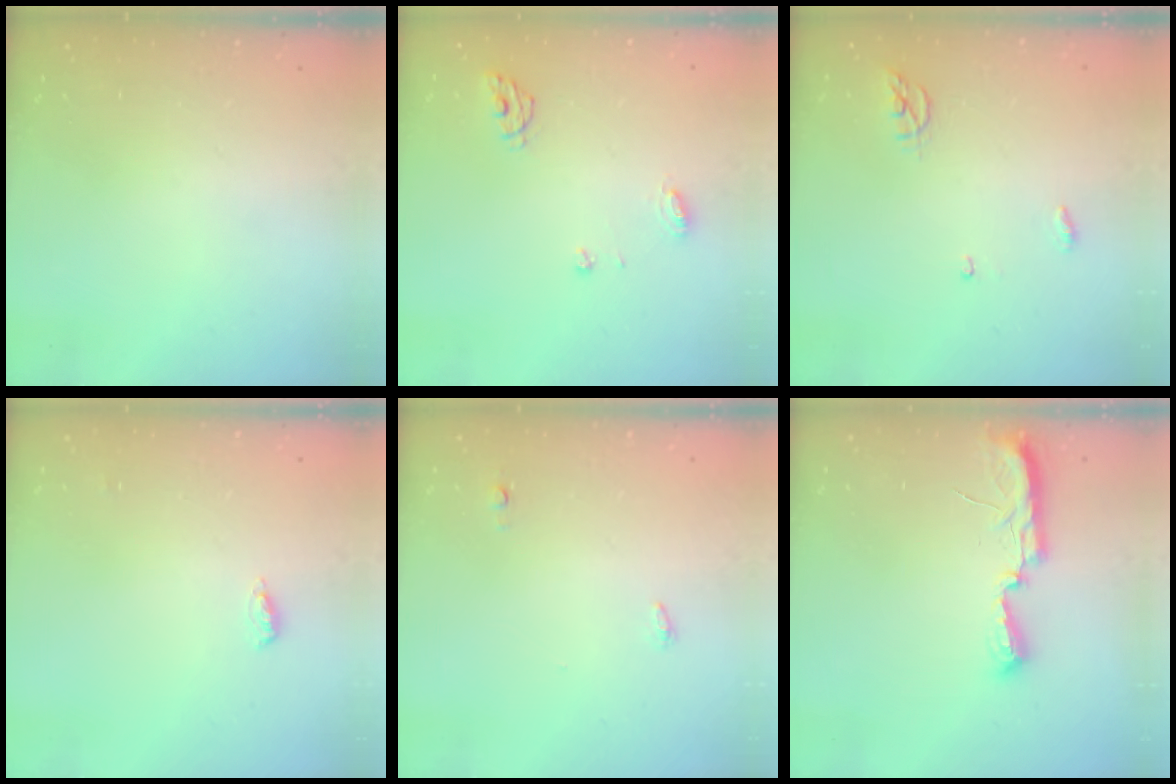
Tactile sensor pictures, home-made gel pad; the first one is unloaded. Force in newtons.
{"total": 6.0, "press": 6.0, "slide": 0.7}
{"total": 4.0, "press": 3.9, "slide": 0.4}
{"total": 4.0, "press": 3.9, "slide": 1.1}
{"total": 7.3, "press": 3.8, "slide": 6.3}
{"total": 7.6, "press": 7.6, "slide": 0.7}